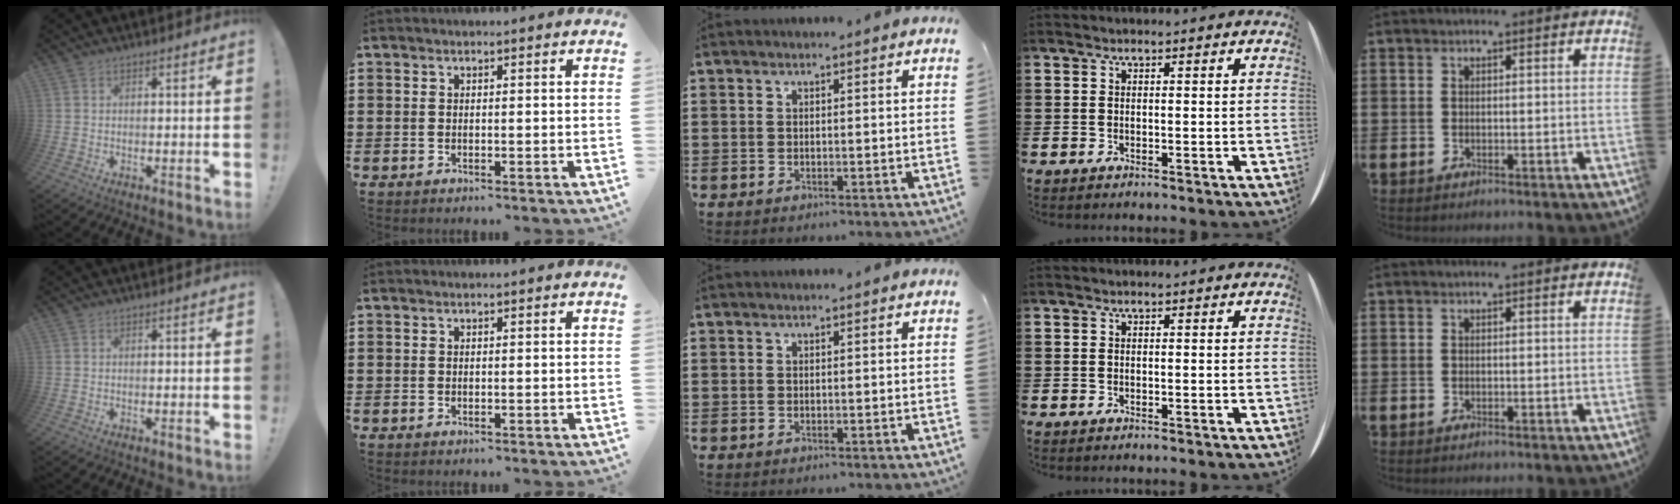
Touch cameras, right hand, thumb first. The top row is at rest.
{}